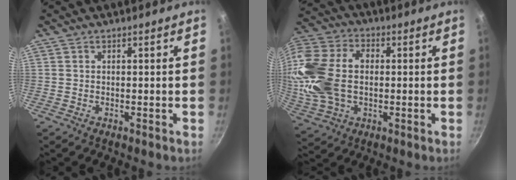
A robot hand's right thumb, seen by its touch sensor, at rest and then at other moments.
{"total": 20.8, "force": [0.2, 14.3, 15.1], "torque": [-0.305, 0.024, 0.003]}